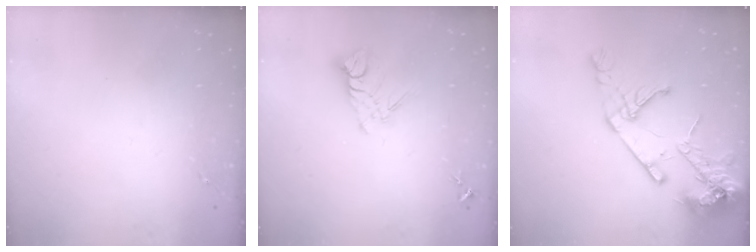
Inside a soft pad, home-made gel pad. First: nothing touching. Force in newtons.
{"total": 8.8, "press": 8.7, "slide": 0.7}
{"total": 19.4, "press": 19.2, "slide": 2.7}